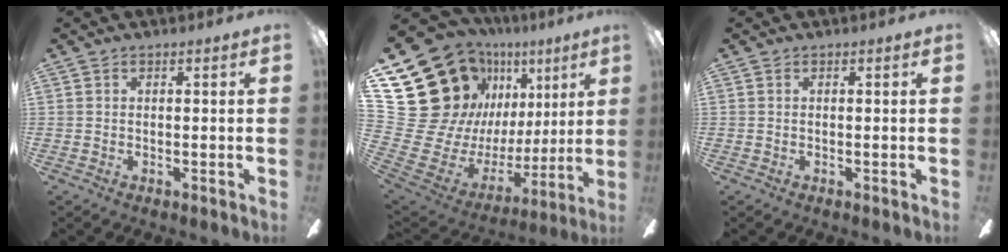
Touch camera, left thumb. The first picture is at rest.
{"total": 26.3, "force": [11.8, 19.4, 13.1], "torque": [-0.250, -0.118, 0.274]}
{"total": 0.0}